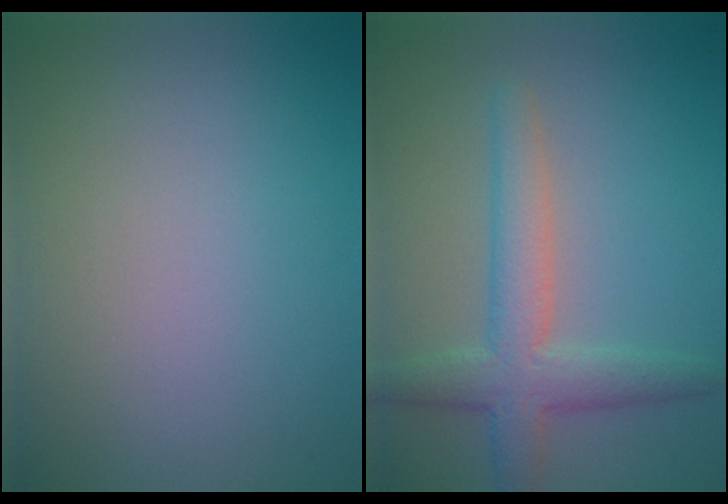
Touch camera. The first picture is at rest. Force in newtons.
{"total": 4.3, "press": 4.3, "slide": 0.3}